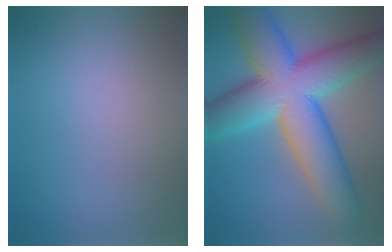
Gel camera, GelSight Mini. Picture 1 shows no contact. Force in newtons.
{"total": 14.6, "press": 14.6, "slide": 0.3}